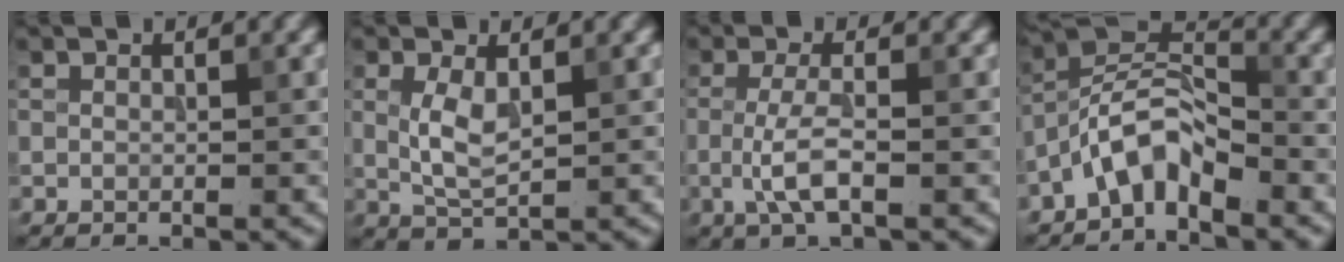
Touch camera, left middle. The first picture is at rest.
{"total": 2.9, "force": [0.5, 1.2, 2.6], "torque": [-0.061, -0.001, 0.014]}
{"total": 3.1, "force": [-0.8, 0.8, 2.9], "torque": [-0.064, -0.003, -0.022]}
{"total": 4.9, "force": [-3.2, 1.8, 3.2], "torque": [-0.059, 0.018, -0.068]}